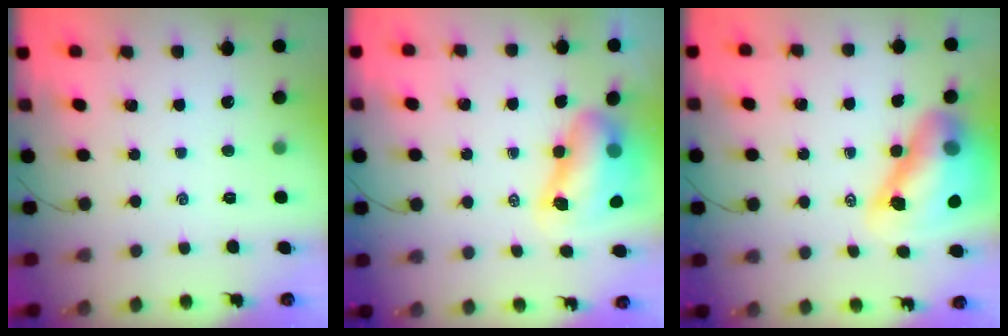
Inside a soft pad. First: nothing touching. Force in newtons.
{"total": 10.8, "press": 10.3, "slide": 3.0}
{"total": 16.0, "press": 15.3, "slide": 4.6}